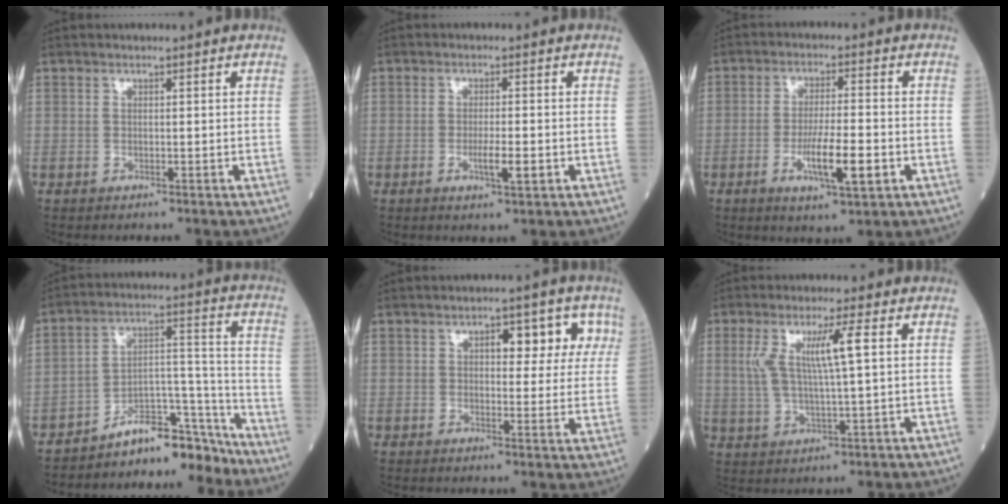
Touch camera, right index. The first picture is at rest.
{"total": 3.5, "force": [-1.0, 0.3, 3.3], "torque": [-0.058, -0.003, -0.013]}
{"total": 7.9, "force": [-2.5, 1.0, 7.5], "torque": [-0.132, -0.010, -0.039]}
{"total": 11.0, "force": [-10.5, 2.6, 1.9], "torque": [-0.010, 0.066, -0.176]}
{"total": 6.4, "force": [2.7, 3.2, 4.9], "torque": [-0.046, 0.016, 0.030]}
{"total": 6.9, "force": [1.9, 0.0, 6.6], "torque": [-0.137, 0.007, 0.042]}